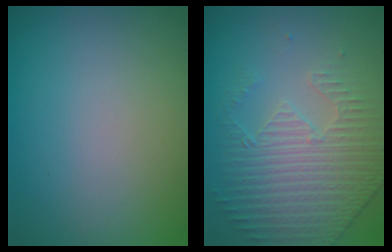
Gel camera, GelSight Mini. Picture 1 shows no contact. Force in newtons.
{"total": 4.4, "press": 3.5, "slide": 2.6}